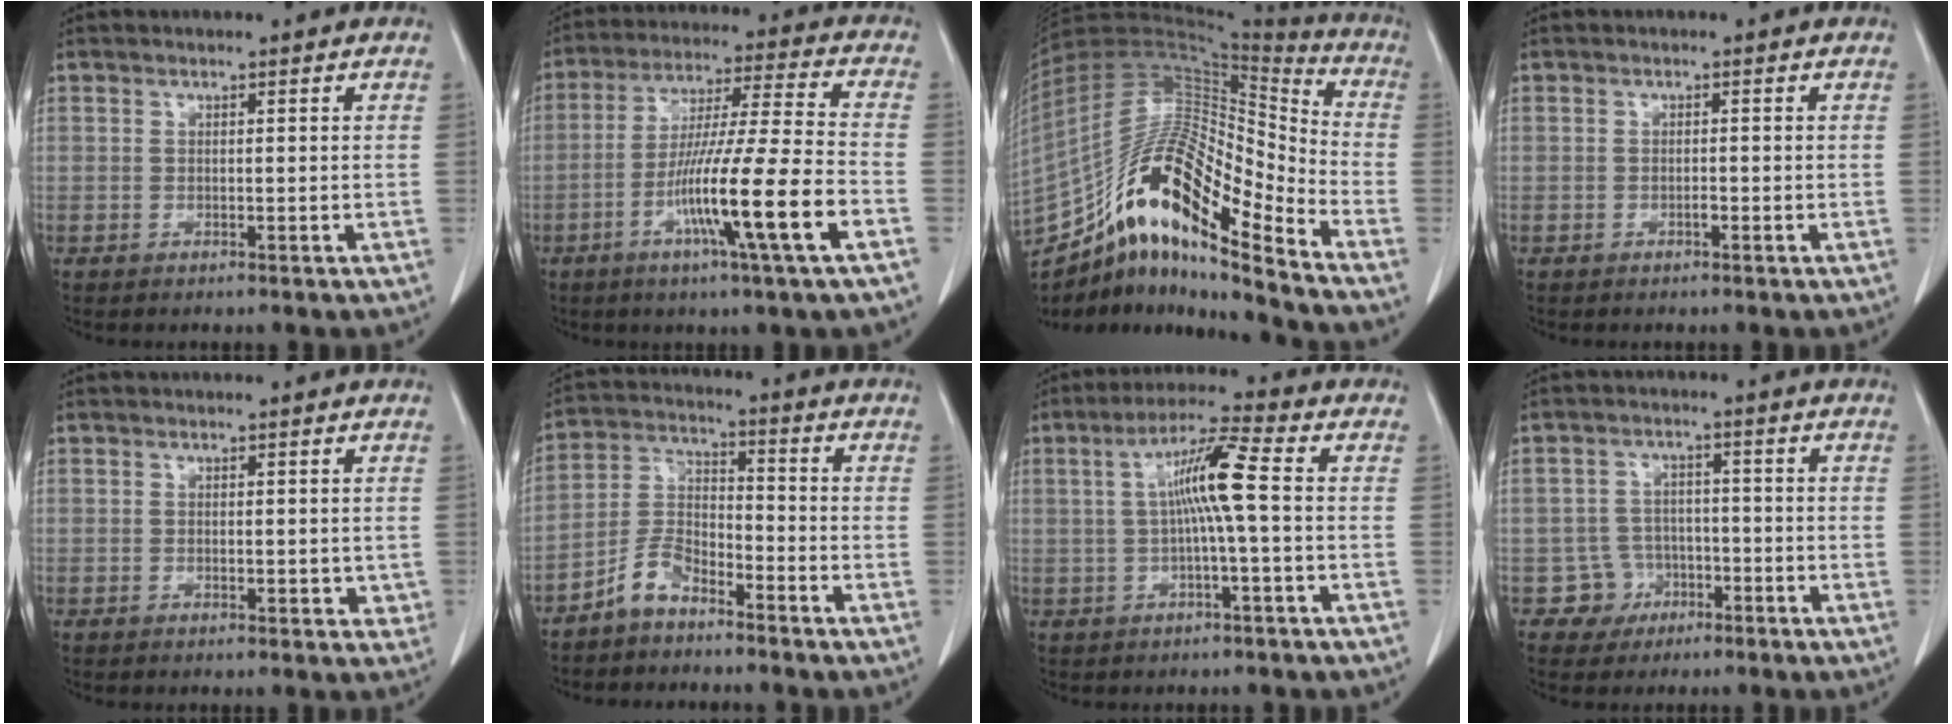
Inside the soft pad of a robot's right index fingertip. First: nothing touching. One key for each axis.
{"total": 15.9, "fx": -6.1, "fy": -1.1, "fz": 14.6, "tx": -0.266, "ty": -0.015, "tz": -0.110}
{"total": 22.5, "fx": -13.9, "fy": 4.7, "fz": 17.0, "tx": -0.343, "ty": 0.012, "tz": -0.249}
{"total": 0.6, "fx": -0.4, "fy": 0.1, "fz": 0.4, "tx": -0.010, "ty": 0.001, "tz": -0.006}
{"total": 2.1, "fx": 0.0, "fy": 1.2, "fz": 1.7, "tx": -0.015, "ty": -0.003, "tz": 0.003}
{"total": 6.0, "fx": -4.7, "fy": 2.4, "fz": 2.9, "tx": -0.070, "ty": 0.001, "tz": -0.097}
{"total": 7.8, "fx": 0.4, "fy": 0.0, "fz": 7.8, "tx": -0.146, "ty": 0.019, "tz": 0.002}
{"total": 4.4, "fx": -2.0, "fy": 3.9, "fz": -0.4, "tx": 0.010, "ty": 0.015, "tz": -0.030}